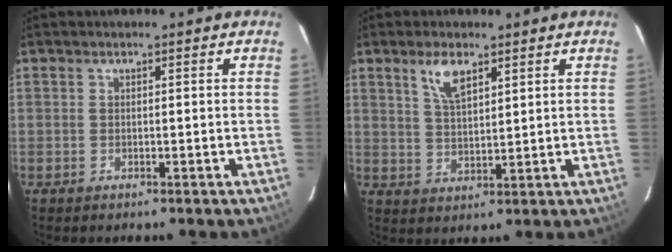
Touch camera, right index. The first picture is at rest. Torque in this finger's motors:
{"motor_torque": [0.12, 0.11, 0.27, 0.05]}